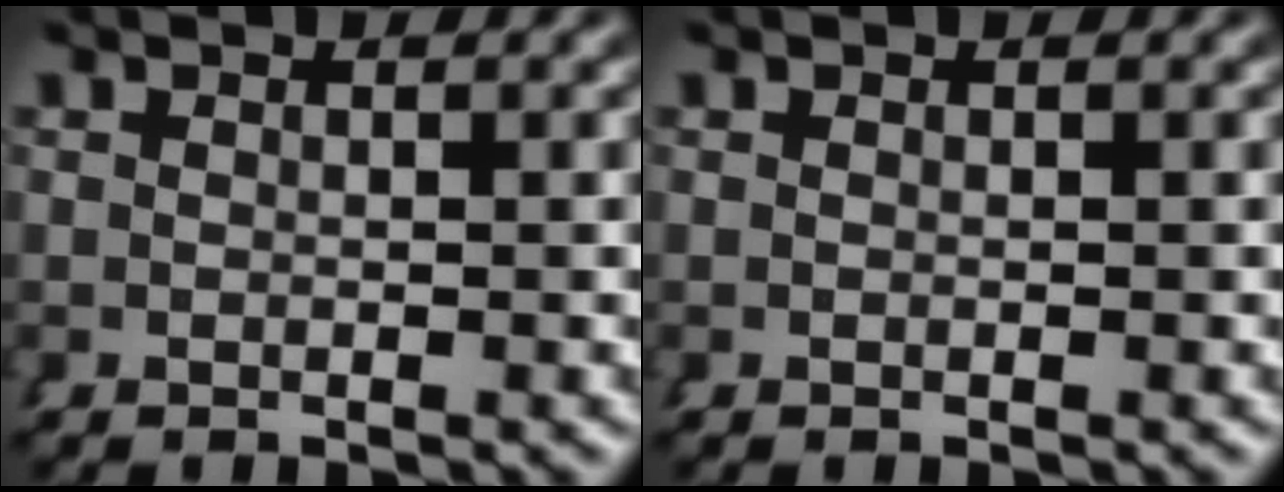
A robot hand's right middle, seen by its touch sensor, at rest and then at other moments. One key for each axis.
{"total": 0.0}